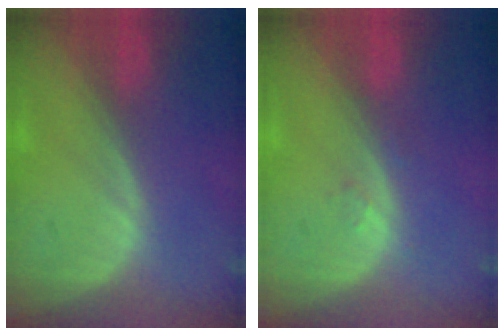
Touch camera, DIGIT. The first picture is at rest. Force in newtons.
{"total": 1.1, "press": 1.0, "slide": 0.1}